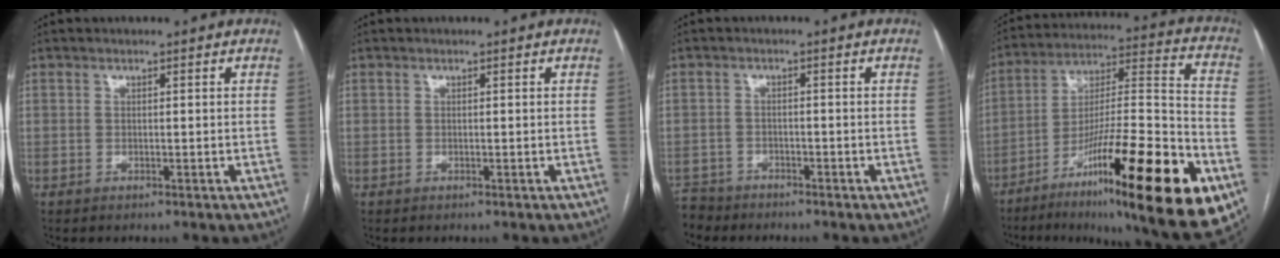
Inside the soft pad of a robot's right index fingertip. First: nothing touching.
{"total": 0.0}
{"total": 4.1, "force": [-3.7, 1.4, -0.8], "torque": [0.016, -0.008, -0.074]}
{"total": 29.9, "force": [-13.9, 3.2, 26.2], "torque": [-0.351, -0.029, -0.220]}